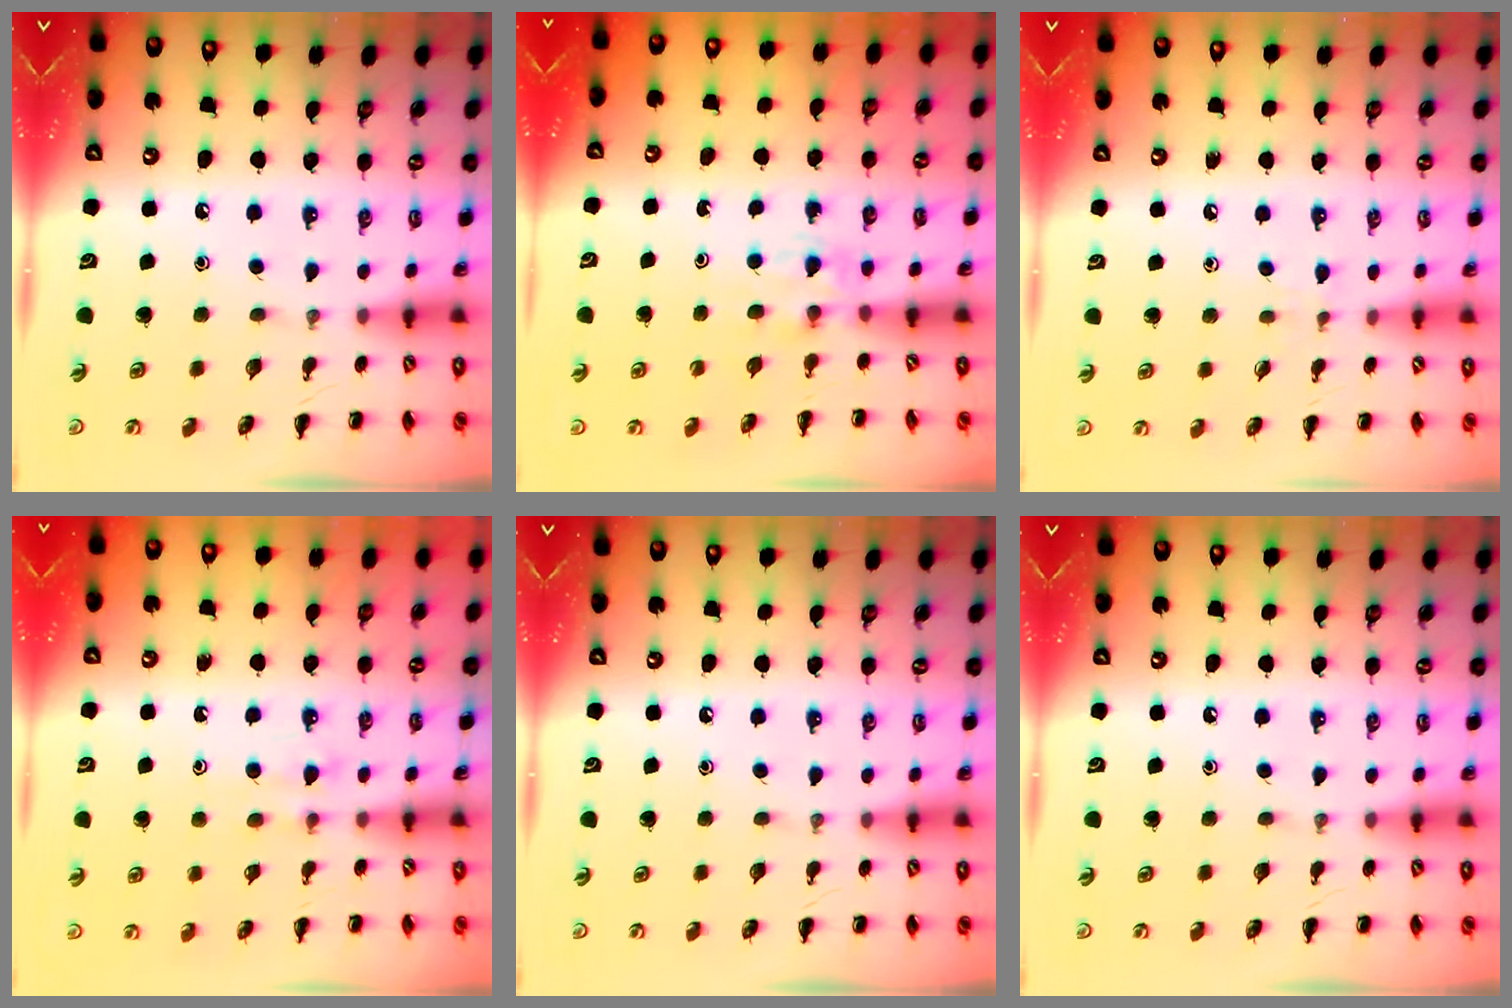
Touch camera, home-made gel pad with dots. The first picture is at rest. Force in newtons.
{"total": 2.7, "press": 2.5, "slide": 1.0}
{"total": 3.9, "press": 3.6, "slide": 1.5}
{"total": 3.8, "press": 3.4, "slide": 1.7}
{"total": 0.0}
{"total": 0.0}